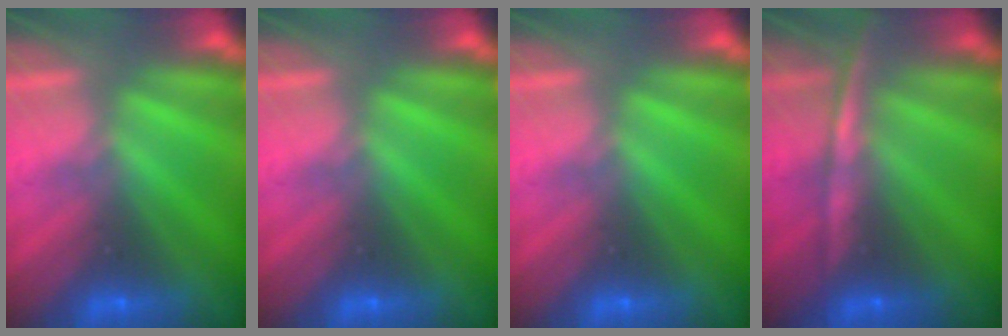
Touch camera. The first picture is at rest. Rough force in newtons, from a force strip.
{"total": 0.0}
{"total": 0.0}
{"total": 6.2}